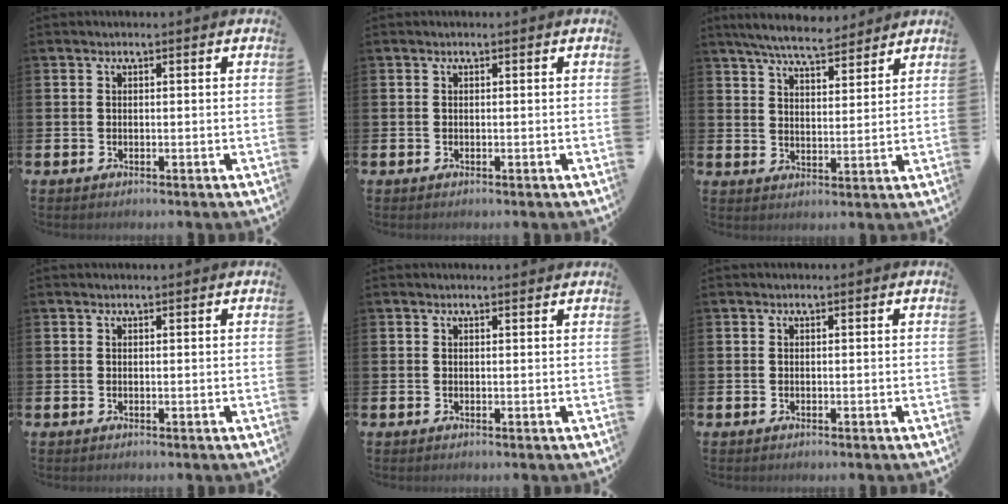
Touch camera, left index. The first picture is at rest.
{"total": 0.0}
{"total": 6.9, "force": [6.5, 1.0, 2.0], "torque": [-0.054, -0.025, 0.118]}
{"total": 0.0}
{"total": 0.6, "force": [0.5, 0.0, 0.2], "torque": [0.008, -0.003, 0.007]}
{"total": 0.0}